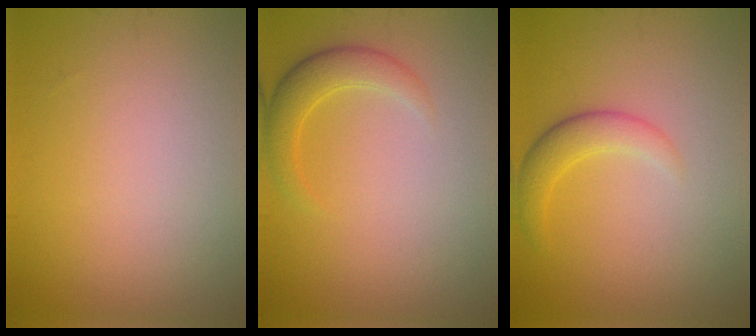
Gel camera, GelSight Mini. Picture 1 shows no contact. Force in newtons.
{"total": 2.7, "press": 2.7, "slide": 0.1}
{"total": 2.4, "press": 2.4, "slide": 0.1}